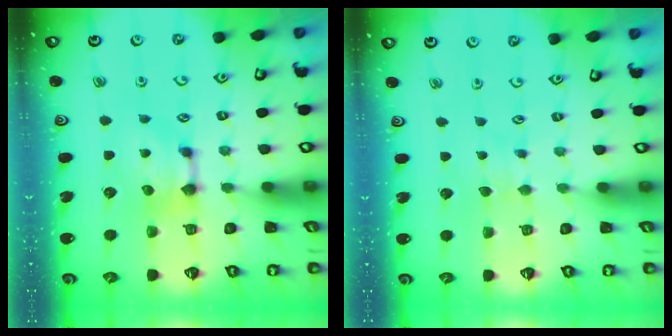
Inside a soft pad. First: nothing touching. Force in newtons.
{"total": 2.1, "press": 2.1, "slide": 0.3}